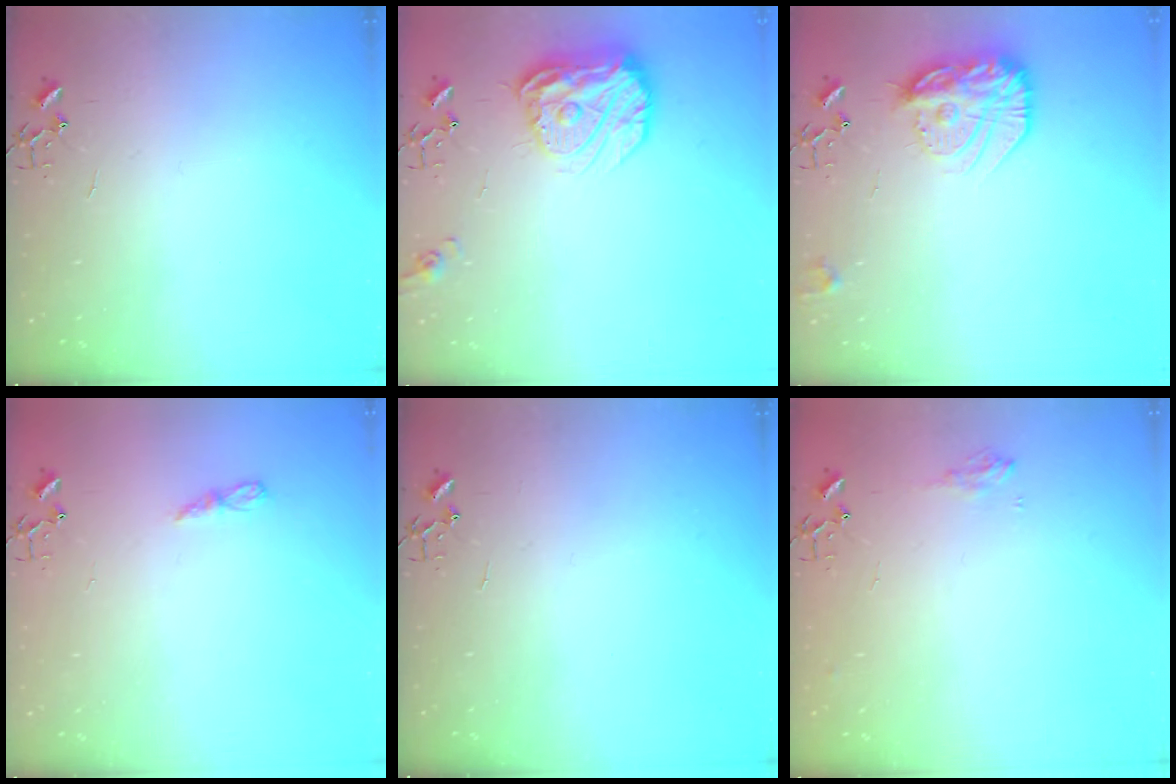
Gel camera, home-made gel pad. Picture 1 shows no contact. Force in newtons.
{"total": 16.7, "press": 16.6, "slide": 1.2}
{"total": 18.0, "press": 18.0, "slide": 1.5}
{"total": 5.2, "press": 5.2, "slide": 0.7}
{"total": 0.0}
{"total": 7.6, "press": 7.6, "slide": 0.7}